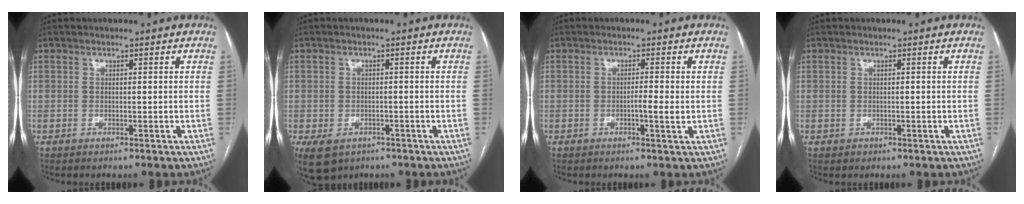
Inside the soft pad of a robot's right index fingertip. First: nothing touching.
{"total": 6.7, "force": [-3.7, 4.8, 2.7], "torque": [-0.051, -0.001, -0.045]}
{"total": 2.0, "force": [-0.4, 0.0, 2.0], "torque": [-0.031, -0.001, -0.007]}
{"total": 0.6, "force": [-0.2, 0.6, 0.0], "torque": [-0.001, 0.004, -0.002]}